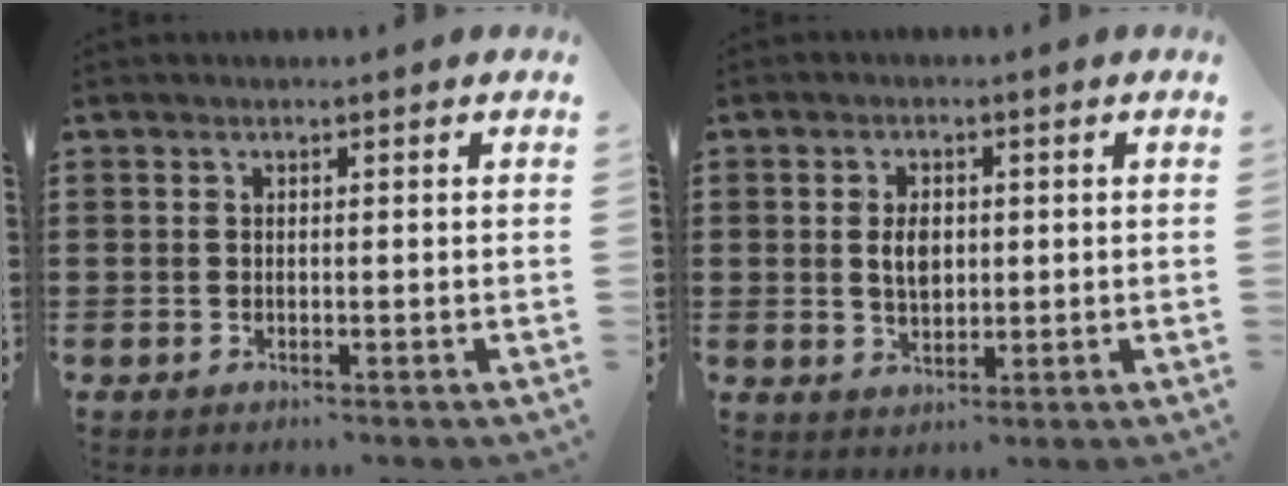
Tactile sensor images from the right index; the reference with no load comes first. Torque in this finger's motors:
{"motor_torque": [0.30, 0.16, 0.42, 0.07]}